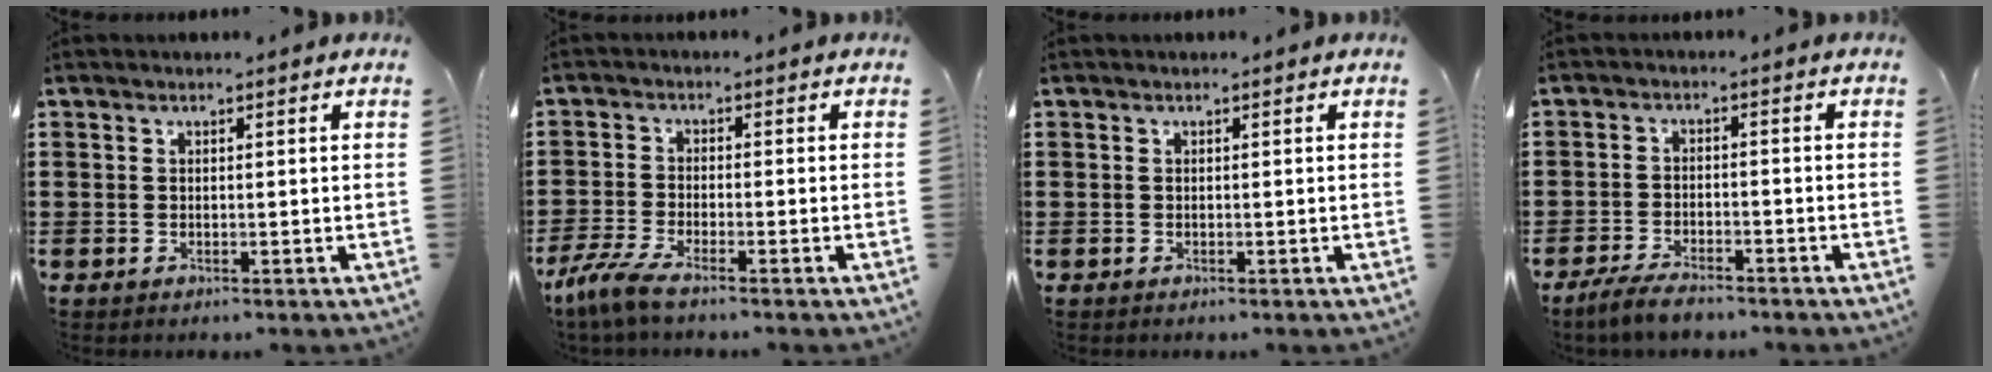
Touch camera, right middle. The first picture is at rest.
{"total": 4.4, "force": [-3.6, 0.4, 2.4], "torque": [-0.076, -0.015, -0.079]}
{"total": 0.0}
{"total": 4.1, "force": [-3.7, 1.0, 1.5], "torque": [-0.040, -0.002, -0.076]}